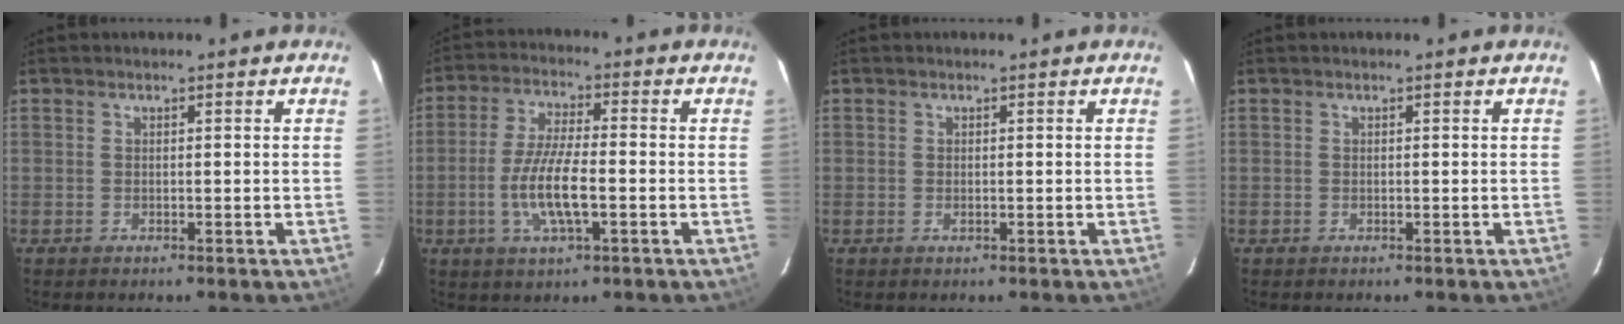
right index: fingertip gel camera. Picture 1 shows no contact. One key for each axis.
{"total": 9.5, "fx": -2.6, "fy": 2.3, "fz": 8.8, "tx": -0.179, "ty": -0.002, "tz": -0.052}
{"total": 0.5, "fx": -0.1, "fy": 0.3, "fz": 0.4, "tx": -0.008, "ty": 0.001, "tz": -0.002}
{"total": 0.0}